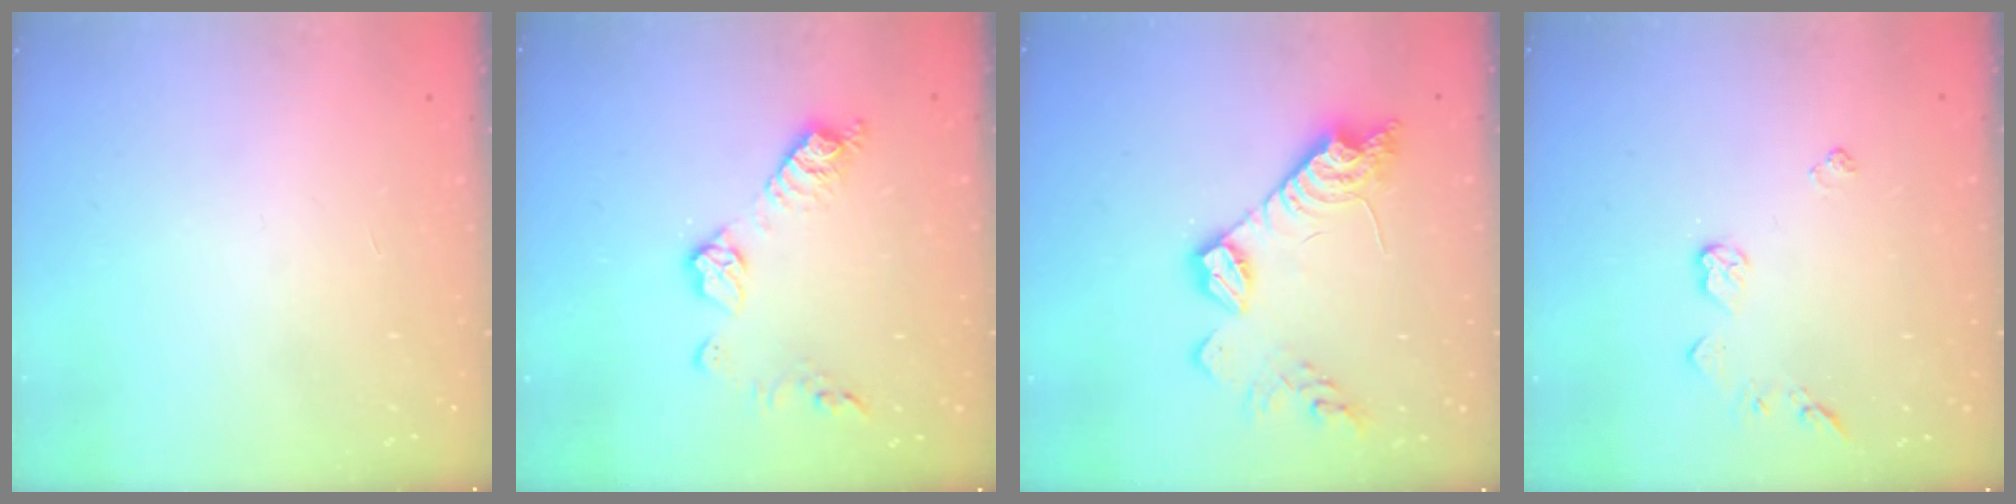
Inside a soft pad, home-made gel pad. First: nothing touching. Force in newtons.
{"total": 9.9, "press": 9.9, "slide": 0.4}
{"total": 14.6, "press": 14.5, "slide": 0.6}
{"total": 5.2, "press": 5.2, "slide": 0.4}